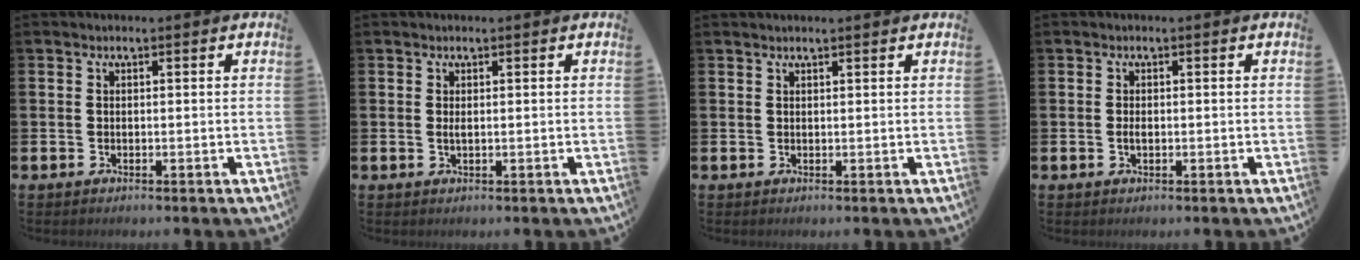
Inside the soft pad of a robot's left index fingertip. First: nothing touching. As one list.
[{"total": 0.6, "force": [0.1, 0.1, 0.5], "torque": [-0.011, 0.001, 0.002]}, {"total": 0.7, "force": [0.7, -0.1, 0.1], "torque": [-0.002, 0.000, 0.012]}, {"total": 0.9, "force": [-0.2, 0.5, 0.8], "torque": [-0.016, 0.002, -0.004]}]